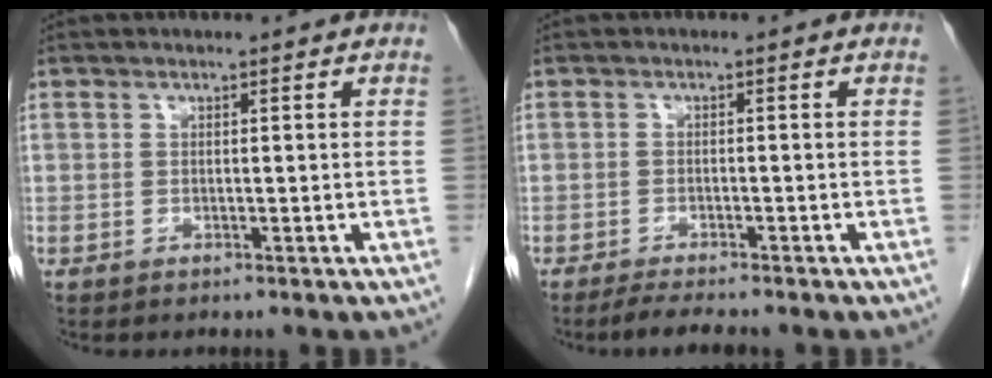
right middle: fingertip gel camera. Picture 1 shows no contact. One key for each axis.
{"total": 3.8, "fx": -3.3, "fy": 0.1, "fz": 1.9, "tx": -0.039, "ty": -0.014, "tz": -0.053}